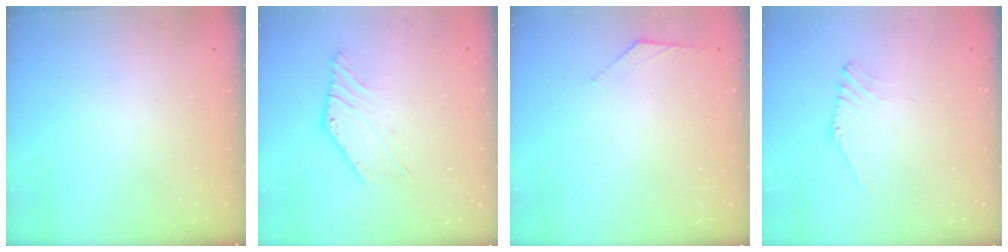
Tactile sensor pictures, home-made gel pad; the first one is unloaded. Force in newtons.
{"total": 3.1, "press": 3.1, "slide": 0.2}
{"total": 2.5, "press": 2.4, "slide": 0.7}
{"total": 0.8, "press": 0.7, "slide": 0.3}